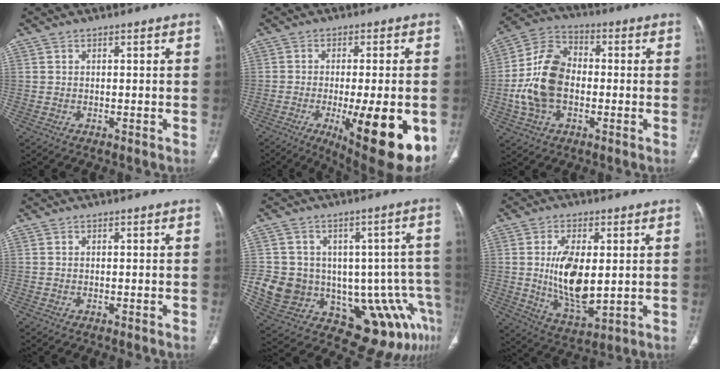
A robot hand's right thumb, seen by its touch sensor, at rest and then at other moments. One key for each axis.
{"total": 18.3, "fx": -5.6, "fy": 5.0, "fz": 16.7, "tx": -0.193, "ty": -0.018, "tz": -0.062}
{"total": 14.1, "fx": -1.7, "fy": 9.6, "fz": 10.3, "tx": -0.195, "ty": 0.029, "tz": -0.036}
{"total": 0.0}
{"total": 20.7, "fx": -5.5, "fy": 14.0, "fz": 14.3, "tx": -0.203, "ty": 0.053, "tz": -0.043}
{"total": 12.7, "fx": 0.9, "fy": 6.2, "fz": 11.1, "tx": -0.193, "ty": -0.022, "tz": 0.028}